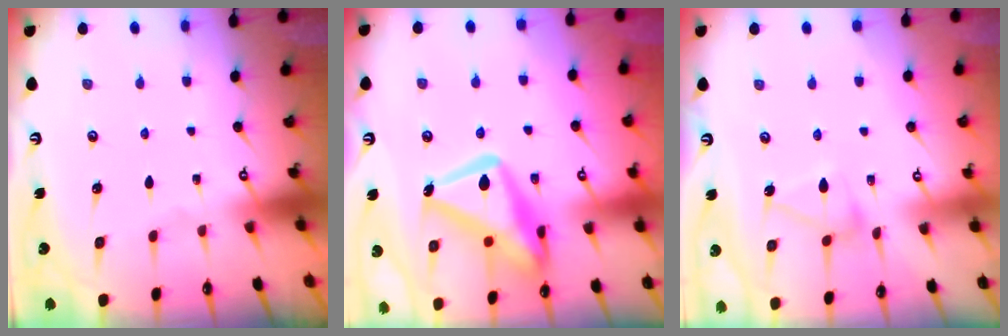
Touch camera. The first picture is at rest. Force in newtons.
{"total": 19.7, "press": 19.7, "slide": 1.8}
{"total": 9.7, "press": 9.7, "slide": 0.6}